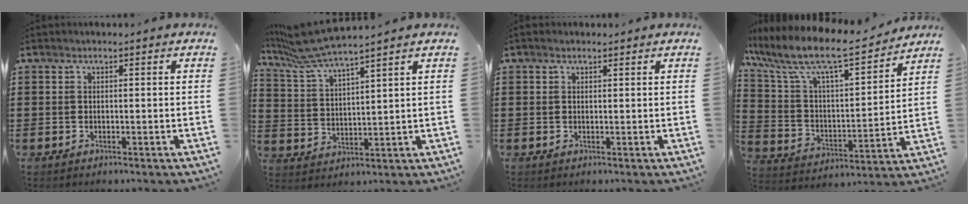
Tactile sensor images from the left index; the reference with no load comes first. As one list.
[{"total": 7.0, "force": [6.2, 0.1, 3.3], "torque": [-0.087, -0.023, 0.112]}, {"total": 0.7, "force": [0.4, 0.6, 0.2], "torque": [-0.006, 0.005, 0.007]}, {"total": 9.6, "force": [7.9, 1.8, 5.1], "torque": [-0.134, -0.052, 0.130]}]